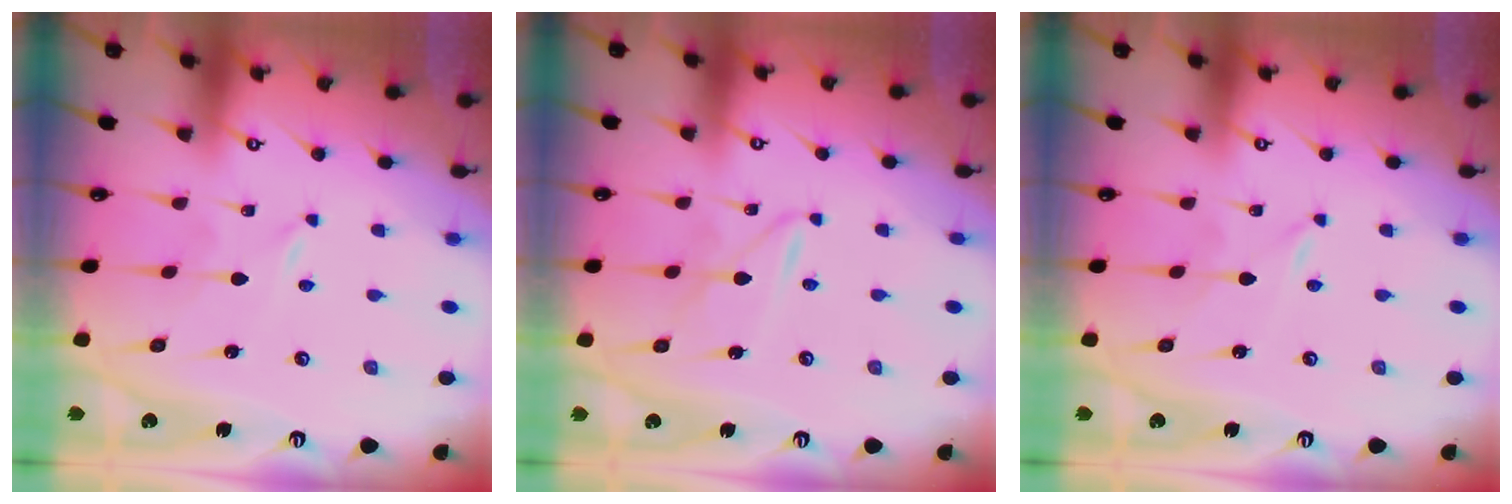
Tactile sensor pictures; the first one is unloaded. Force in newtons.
{"total": 3.4, "press": 3.4, "slide": 0.3}
{"total": 0.0}